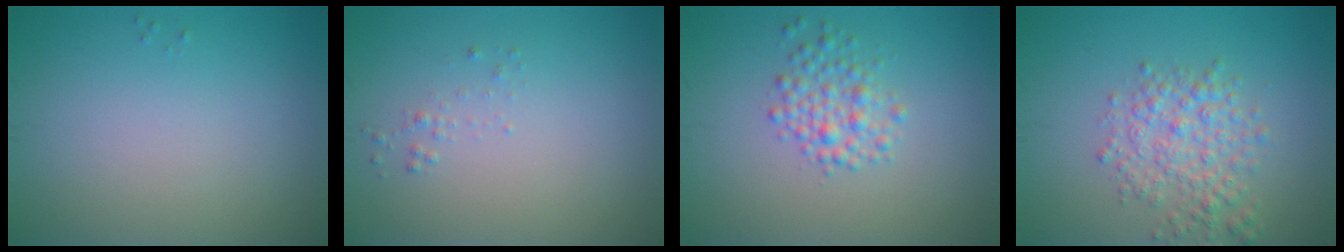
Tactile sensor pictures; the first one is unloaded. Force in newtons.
{"total": 0.6, "press": 0.6, "slide": 0.1}
{"total": 2.6, "press": 2.6, "slide": 0.0}
{"total": 3.6, "press": 3.6, "slide": 0.1}